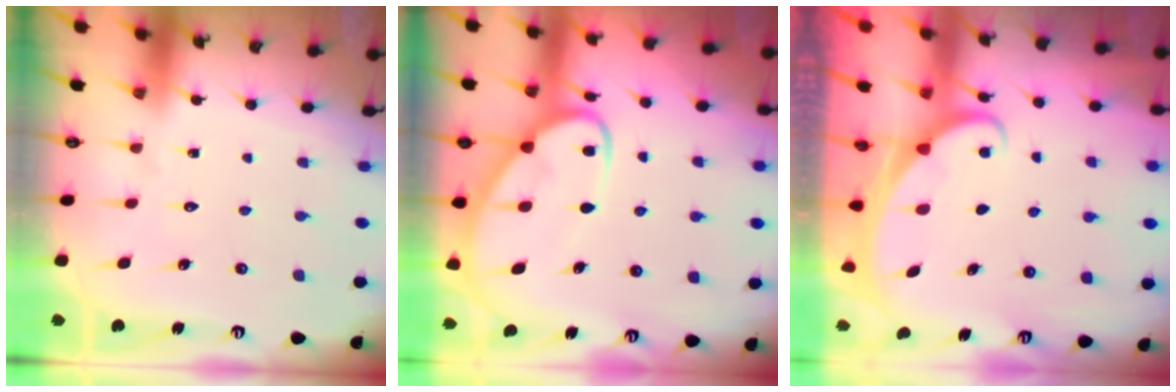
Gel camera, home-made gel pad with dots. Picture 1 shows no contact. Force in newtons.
{"total": 9.8, "press": 9.8, "slide": 0.9}
{"total": 2.1, "press": 2.0, "slide": 0.3}